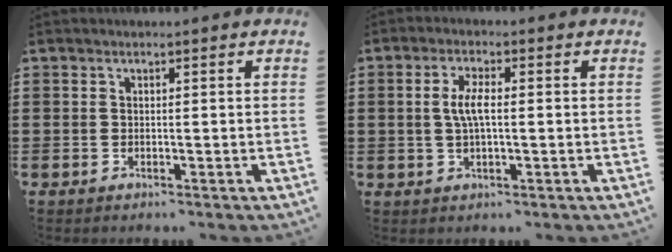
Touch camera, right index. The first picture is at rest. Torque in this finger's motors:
{"motor_torque": [0.98, 0.11, 0.47, 0.14]}